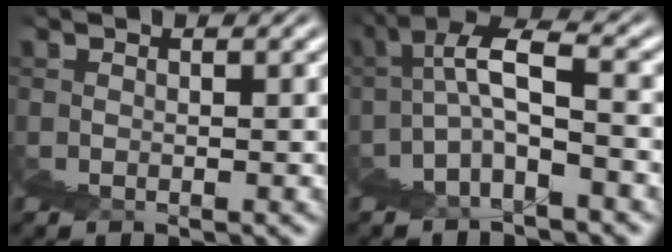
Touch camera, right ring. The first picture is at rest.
{"total": 8.0, "force": [0.7, 5.8, 5.4], "torque": [-0.108, 0.008, -0.004]}